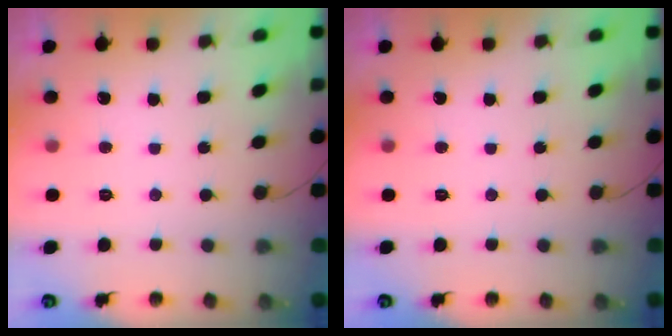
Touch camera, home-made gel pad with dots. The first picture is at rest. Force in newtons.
{"total": 0.0}